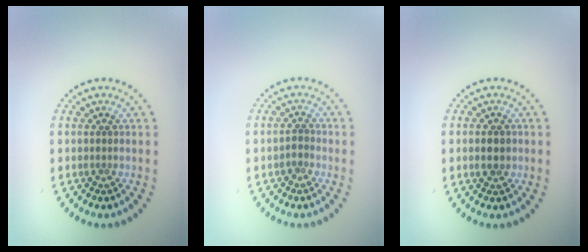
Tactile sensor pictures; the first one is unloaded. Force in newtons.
{"total": 0.7, "press": 0.5, "slide": 0.5}
{"total": 2.3, "press": 2.3, "slide": 0.2}